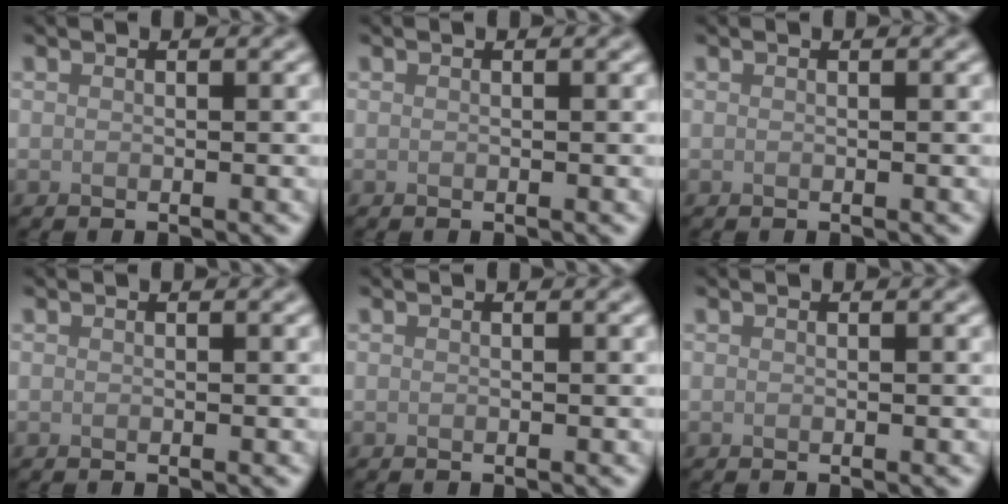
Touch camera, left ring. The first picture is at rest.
{"total": 0.0}
{"total": 0.0}
{"total": 0.0}
{"total": 0.0}
{"total": 0.0}